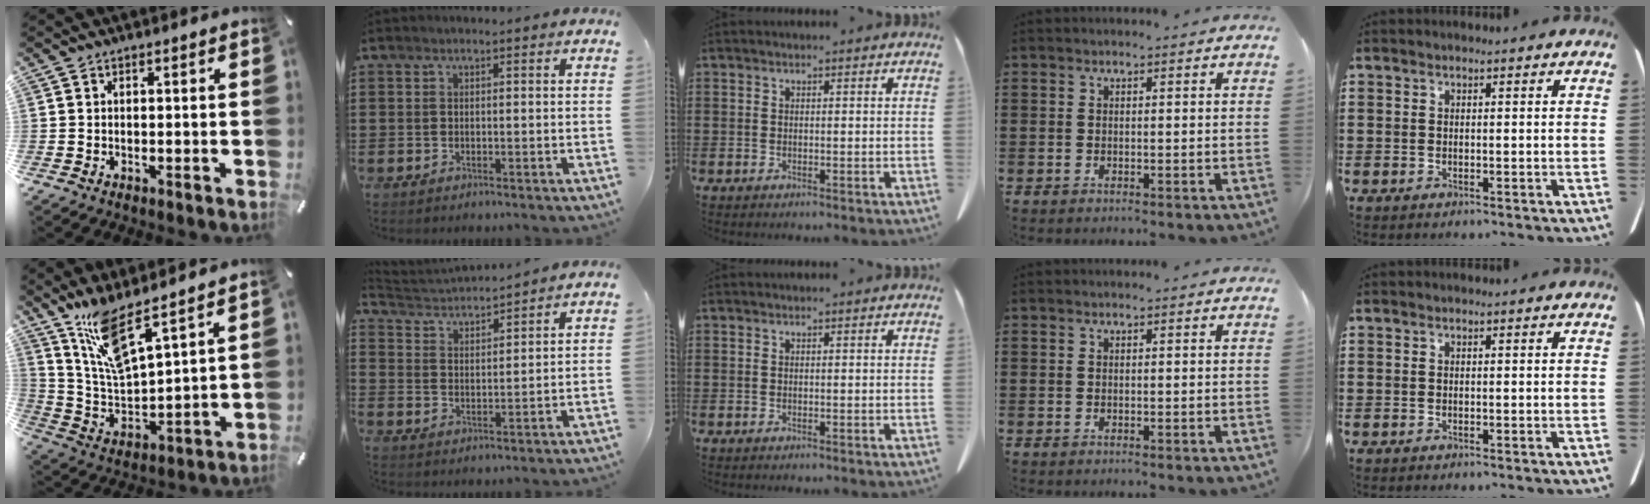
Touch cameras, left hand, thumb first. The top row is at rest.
{"thumb": {"total": 11.8, "force": [9.6, 2.1, 6.6], "torque": [-0.161, -0.064, 0.168]}, "index": {"total": 3.3, "force": [3.2, -0.3, 0.0], "torque": [-0.016, -0.021, 0.055]}}